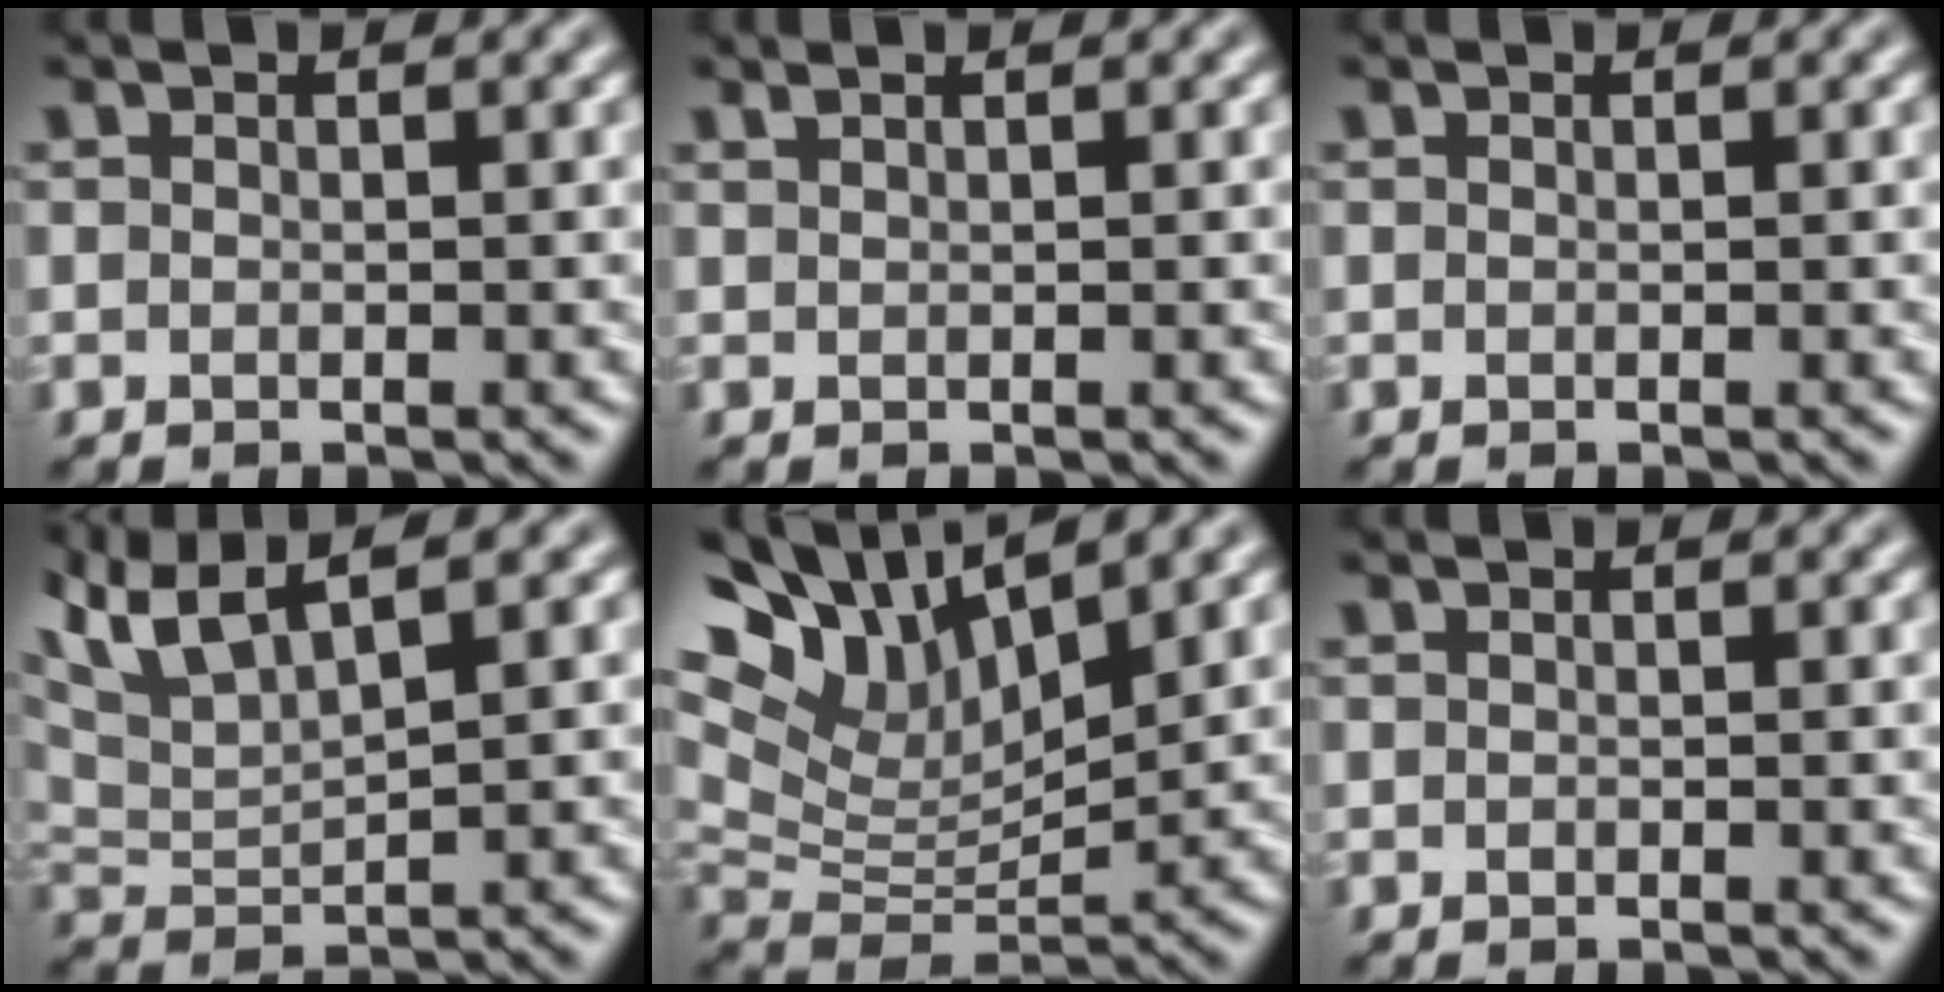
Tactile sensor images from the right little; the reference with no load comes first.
{"total": 0.5, "force": [0.4, -0.2, -0.2], "torque": [0.000, -0.004, 0.010]}
{"total": 0.0}
{"total": 5.7, "force": [5.2, -1.5, 1.8], "torque": [-0.048, 0.018, 0.100]}
{"total": 10.8, "force": [9.0, 2.0, 5.6], "torque": [-0.134, 0.034, 0.149]}
{"total": 0.0}